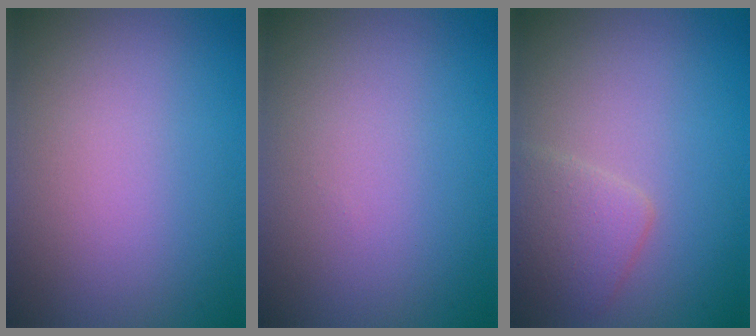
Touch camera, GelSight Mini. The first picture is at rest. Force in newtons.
{"total": 0.0}
{"total": 2.6, "press": 2.6, "slide": 0.1}